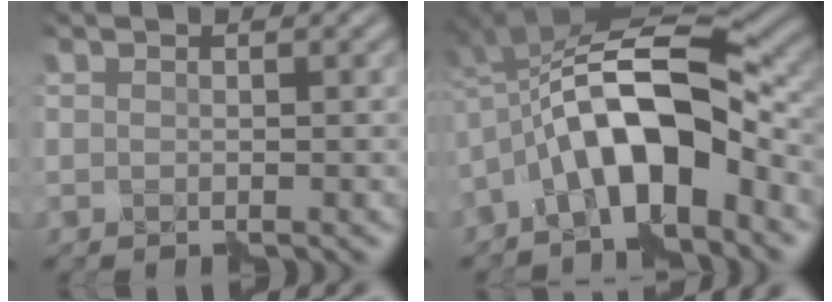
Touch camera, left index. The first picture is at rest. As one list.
[{"total": 10.2, "force": [-3.0, 3.8, 9.0], "torque": [-0.149, 0.021, -0.059]}]